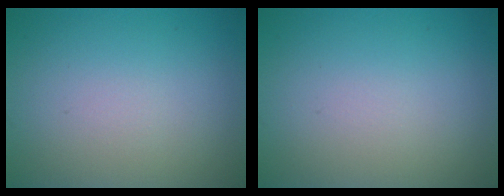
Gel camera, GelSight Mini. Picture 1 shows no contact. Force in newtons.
{"total": 0.0}